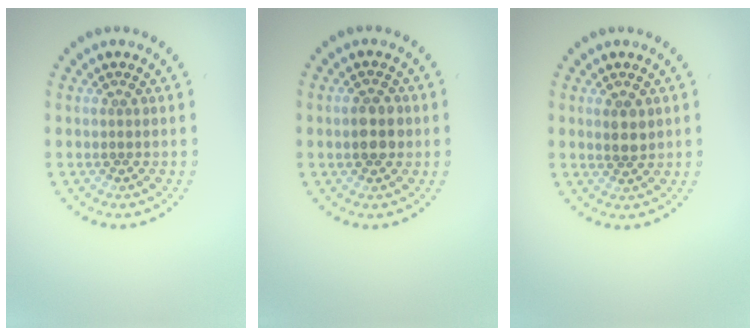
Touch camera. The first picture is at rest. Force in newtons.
{"total": 2.4, "press": 2.4, "slide": 0.1}
{"total": 1.8, "press": 1.7, "slide": 0.6}